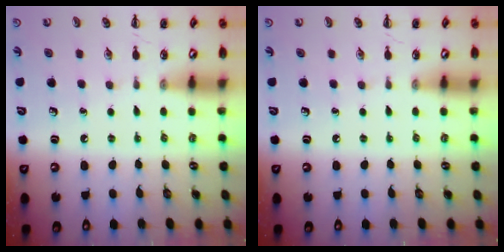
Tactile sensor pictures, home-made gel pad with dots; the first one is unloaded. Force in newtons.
{"total": 0.0}